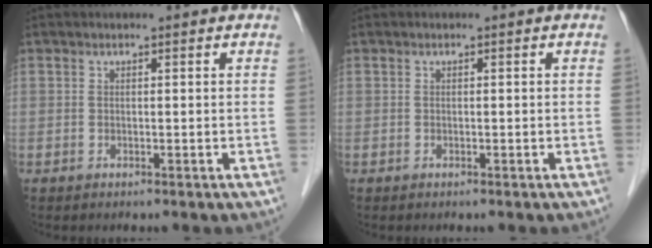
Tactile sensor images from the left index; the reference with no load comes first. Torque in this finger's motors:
{"motor_torque": [0.00, 0.00, 0.00, 0.00]}